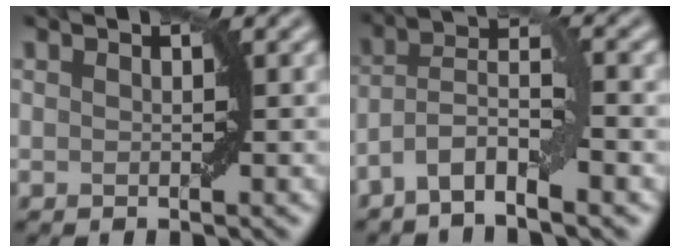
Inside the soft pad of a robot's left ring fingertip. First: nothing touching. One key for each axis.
{"total": 5.7, "fx": -3.0, "fy": 1.5, "fz": 4.6, "tx": -0.084, "ty": 0.008, "tz": -0.063}